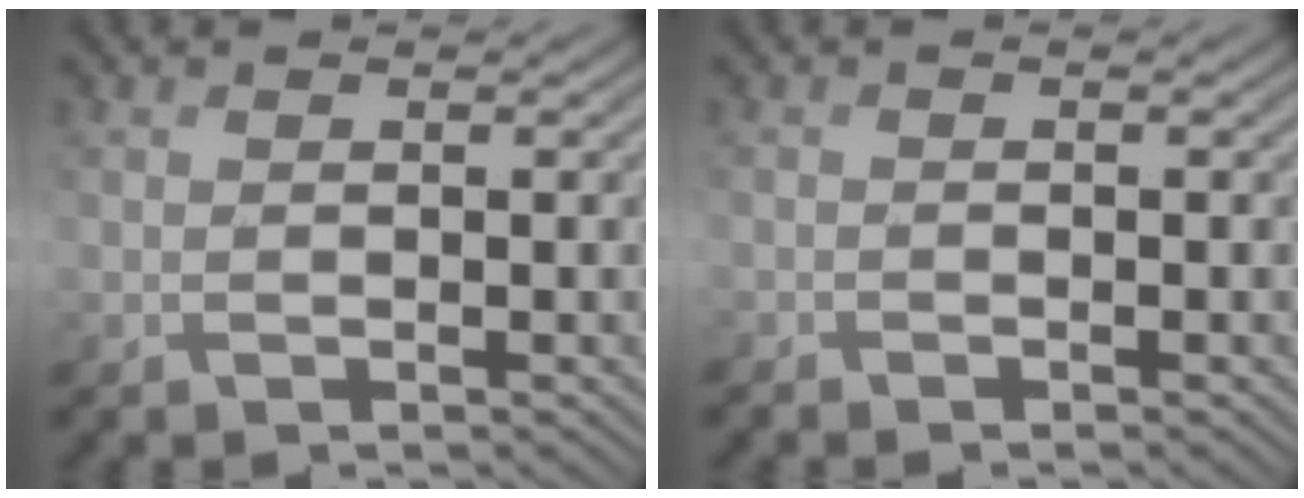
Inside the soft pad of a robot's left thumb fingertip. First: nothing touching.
{"total": 0.8, "force": [-0.8, 0.2, 0.0], "torque": [-0.001, -0.003, -0.016]}